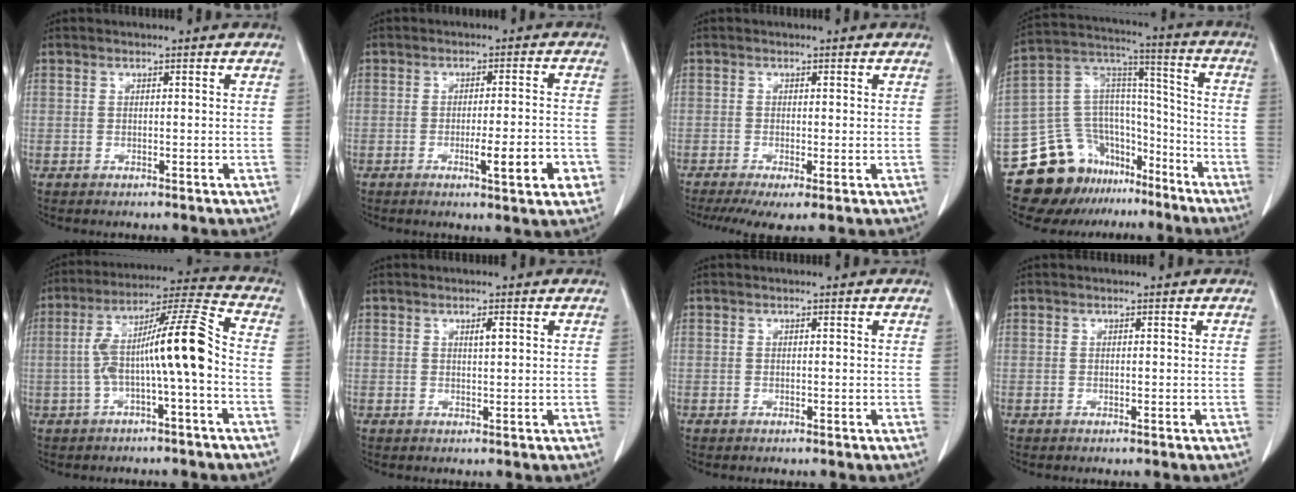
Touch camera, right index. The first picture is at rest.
{"total": 7.7, "force": [-2.8, 0.7, 7.1], "torque": [-0.095, -0.004, -0.035]}
{"total": 4.9, "force": [-2.6, 1.2, 4.0], "torque": [-0.066, -0.014, -0.046]}
{"total": 17.6, "force": [-12.7, 10.7, 5.9], "torque": [-0.095, 0.088, -0.210]}
{"total": 12.3, "force": [-1.7, 0.6, 12.2], "torque": [-0.215, 0.038, -0.031]}
{"total": 1.2, "force": [0.5, 0.1, 1.0], "torque": [-0.020, -0.001, 0.008]}
{"total": 0.0}
{"total": 0.0}